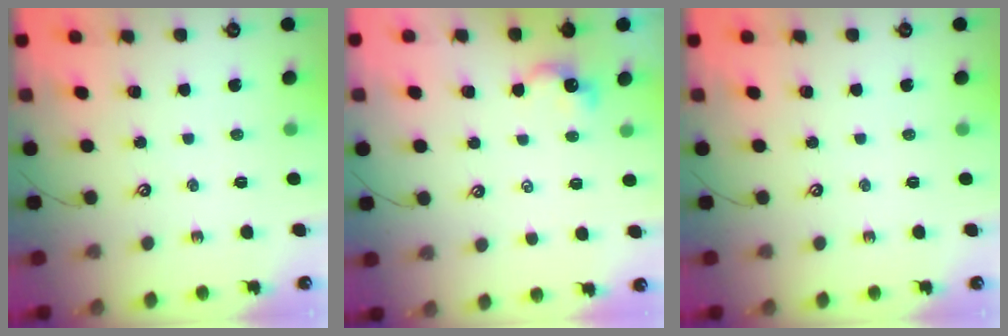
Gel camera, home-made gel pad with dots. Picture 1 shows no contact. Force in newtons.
{"total": 2.8, "press": 2.8, "slide": 0.1}
{"total": 0.0}